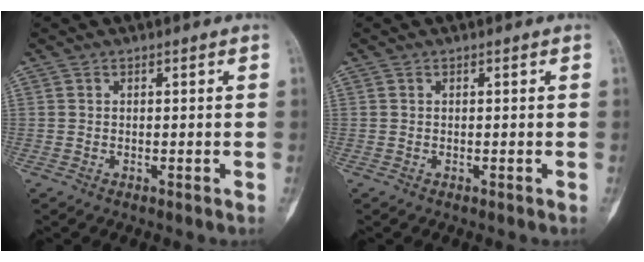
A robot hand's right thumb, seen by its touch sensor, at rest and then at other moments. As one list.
[{"total": 0.0}]